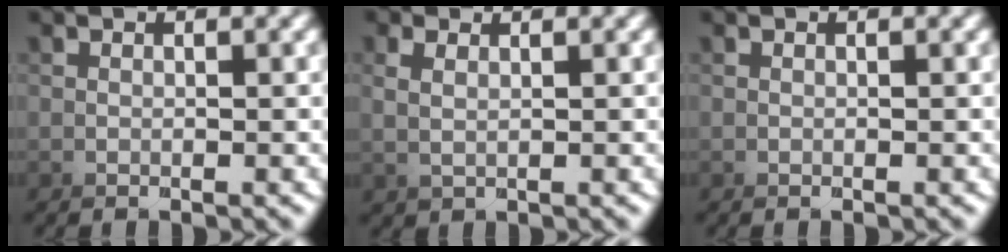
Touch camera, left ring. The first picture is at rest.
{"total": 2.5, "force": [0.2, -2.4, -0.8], "torque": [0.023, 0.011, 0.002]}
{"total": 0.0}